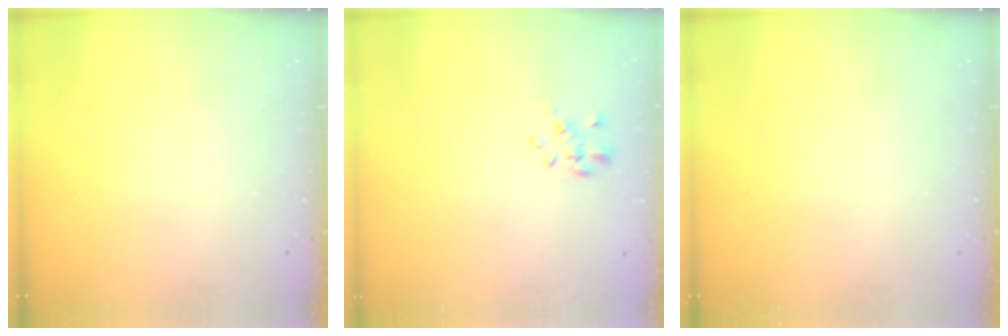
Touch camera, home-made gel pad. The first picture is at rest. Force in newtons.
{"total": 1.3, "press": 1.2, "slide": 0.7}
{"total": 0.0}